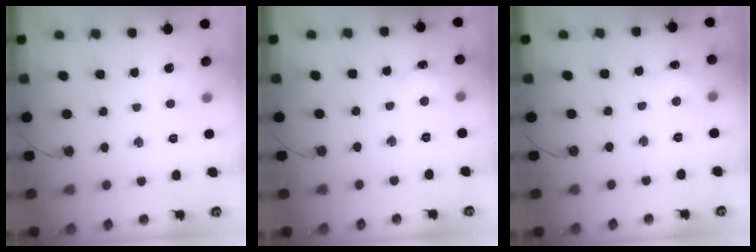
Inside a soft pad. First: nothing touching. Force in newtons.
{"total": 5.3, "press": 5.3, "slide": 0.8}
{"total": 3.6, "press": 3.5, "slide": 0.4}